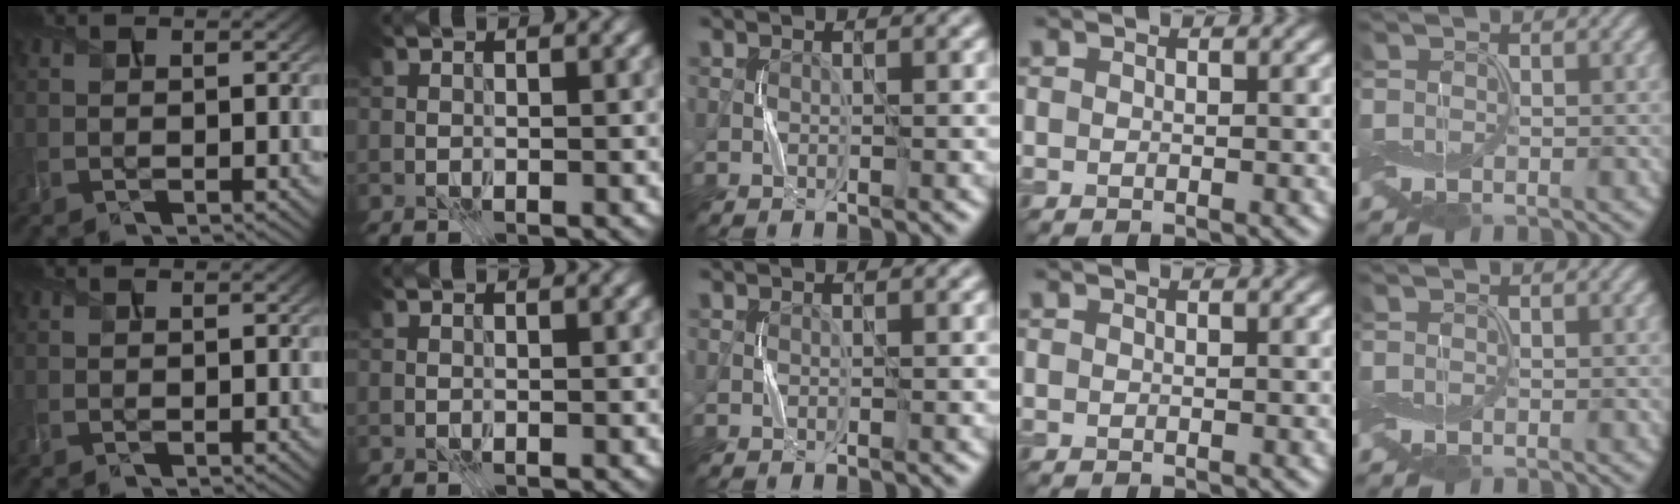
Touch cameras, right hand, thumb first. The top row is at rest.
{}